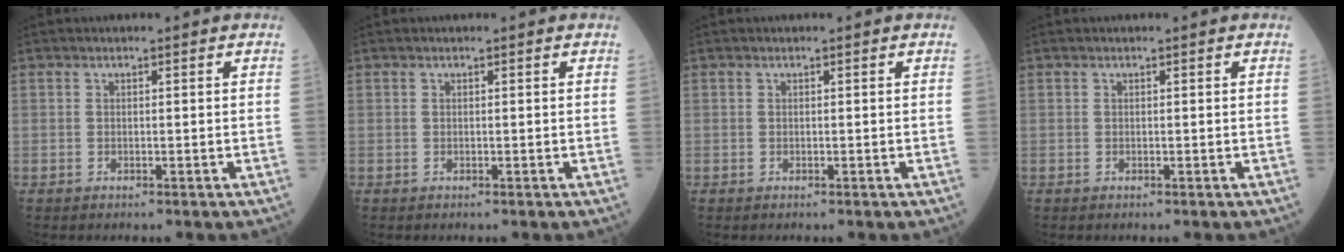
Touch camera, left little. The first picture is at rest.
{"total": 0.0}
{"total": 0.0}
{"total": 0.0}